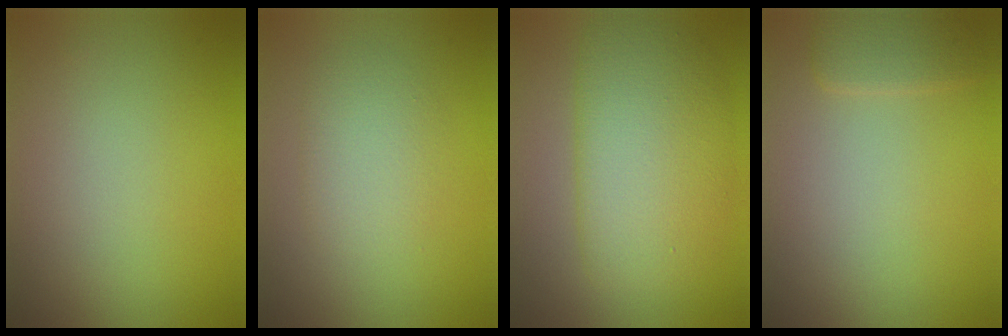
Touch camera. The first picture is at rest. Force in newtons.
{"total": 2.4, "press": 2.3, "slide": 0.4}
{"total": 6.0, "press": 6.0, "slide": 0.2}
{"total": 1.8, "press": 1.8, "slide": 0.1}